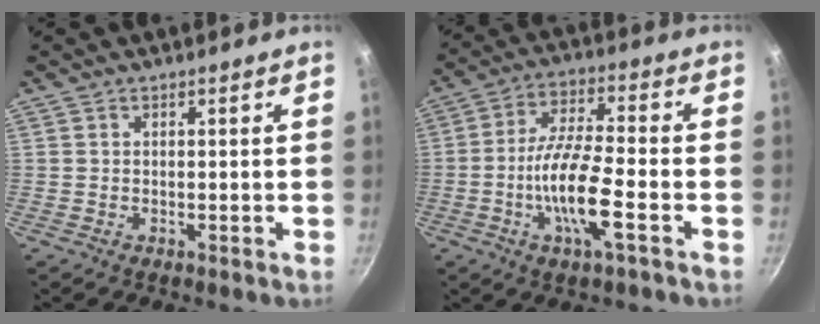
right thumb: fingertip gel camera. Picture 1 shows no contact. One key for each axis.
{"total": 12.0, "fx": -4.0, "fy": 2.6, "fz": 11.0, "tx": -0.208, "ty": 0.025, "tz": -0.082}